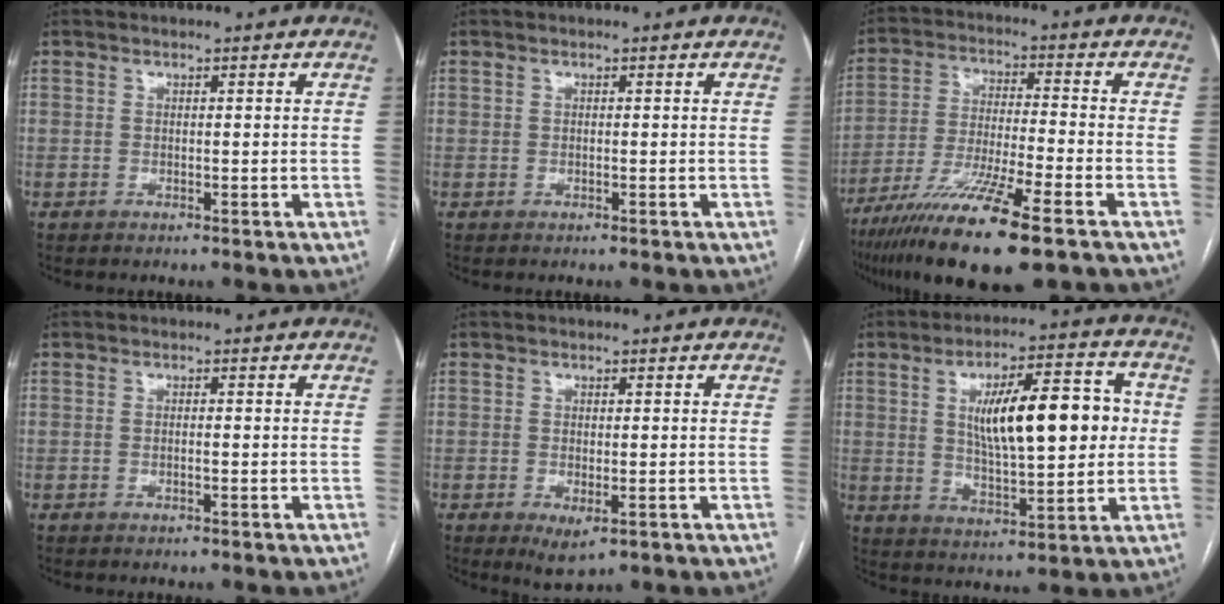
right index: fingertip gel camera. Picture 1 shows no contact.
{"total": 0.0}
{"total": 15.7, "force": [-9.9, 0.7, 12.2], "torque": [-0.233, -0.043, -0.178]}
{"total": 0.6, "force": [-0.2, 0.1, 0.6], "torque": [-0.011, 0.000, -0.002]}
{"total": 3.2, "force": [-1.2, 1.3, 2.6], "torque": [-0.038, -0.005, -0.008]}
{"total": 15.2, "force": [2.4, 4.2, 14.4], "torque": [-0.227, 0.023, 0.040]}